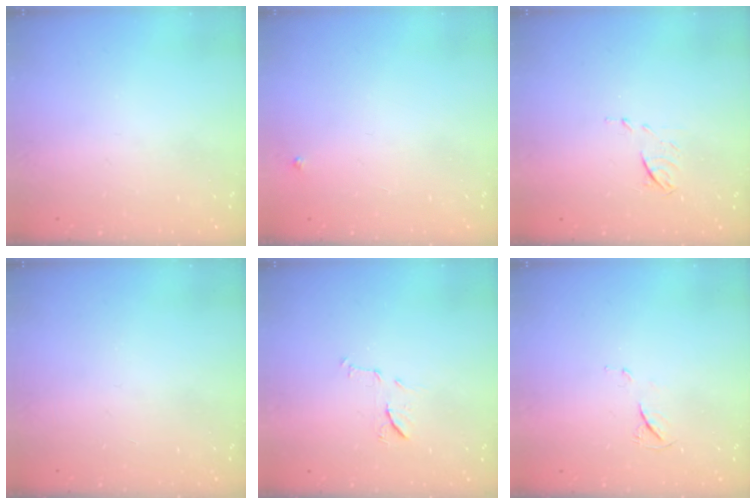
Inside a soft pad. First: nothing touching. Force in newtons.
{"total": 2.7, "press": 2.7, "slide": 0.3}
{"total": 5.5, "press": 5.5, "slide": 0.8}
{"total": 0.0}
{"total": 7.4, "press": 7.3, "slide": 0.6}
{"total": 4.5, "press": 4.5, "slide": 0.6}